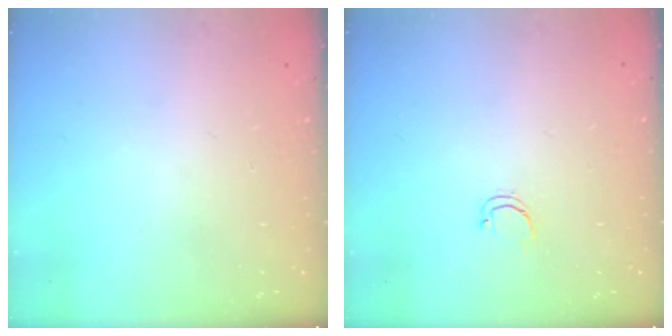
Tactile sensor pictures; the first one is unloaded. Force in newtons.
{"total": 3.5, "press": 3.4, "slide": 0.8}